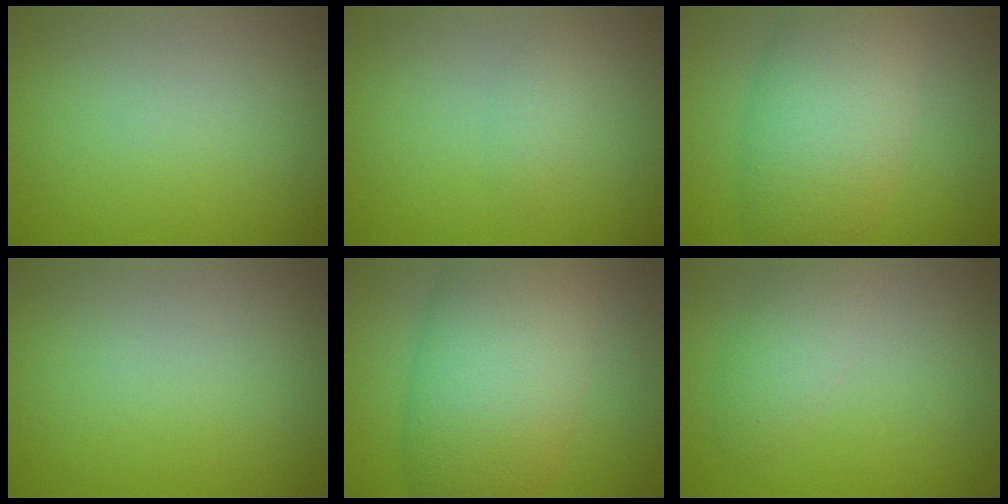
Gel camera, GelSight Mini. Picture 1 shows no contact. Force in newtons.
{"total": 1.2, "press": 1.2, "slide": 0.1}
{"total": 8.0, "press": 8.0, "slide": 0.6}
{"total": 0.0}
{"total": 10.4, "press": 10.4, "slide": 0.4}
{"total": 2.4, "press": 2.4, "slide": 0.1}